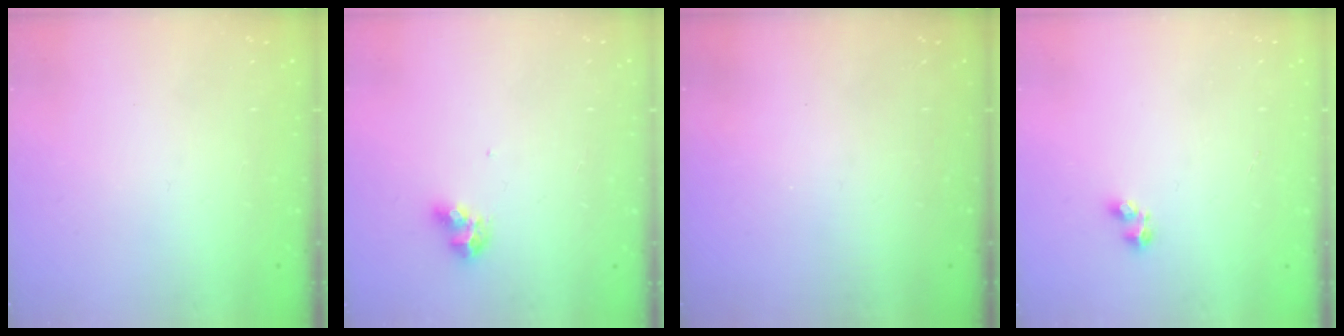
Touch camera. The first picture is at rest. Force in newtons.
{"total": 7.9, "press": 7.9, "slide": 0.6}
{"total": 0.0}
{"total": 2.4, "press": 2.3, "slide": 0.8}